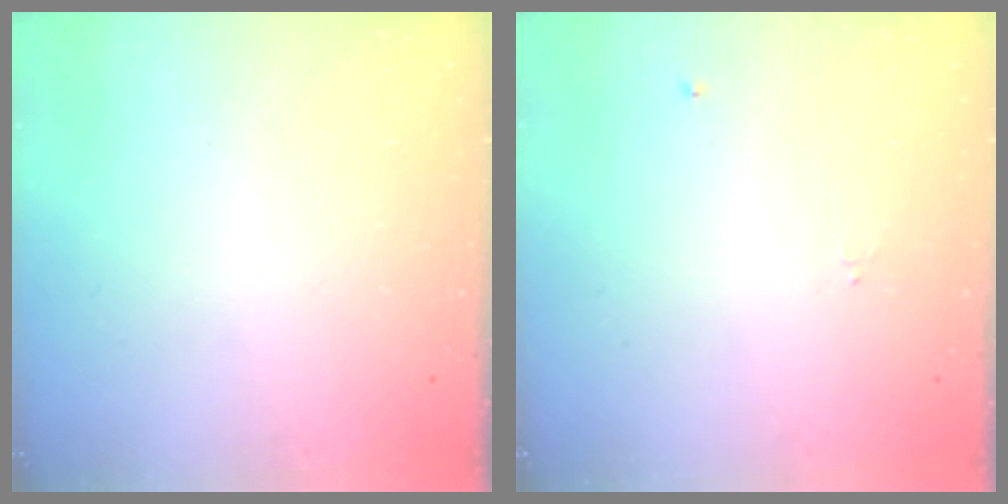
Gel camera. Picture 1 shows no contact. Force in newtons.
{"total": 0.0}